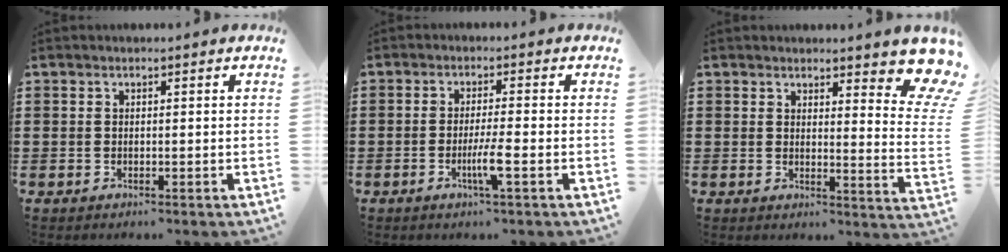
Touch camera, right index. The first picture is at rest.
{"total": 4.3, "force": [-1.6, 0.0, 4.0], "torque": [-0.074, -0.012, -0.031]}
{"total": 6.2, "force": [5.2, 1.1, 3.1], "torque": [-0.044, -0.032, 0.087]}